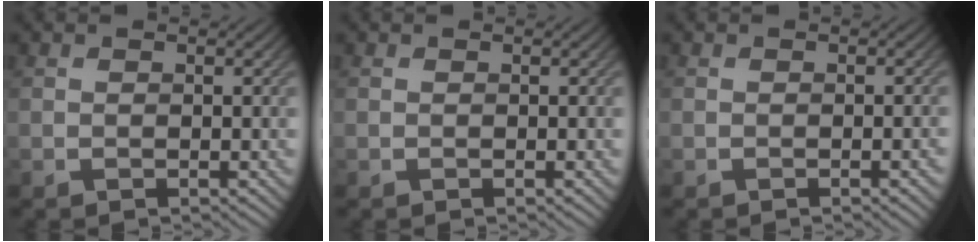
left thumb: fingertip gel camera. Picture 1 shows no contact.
{"total": 0.0}
{"total": 1.3, "force": [-0.4, 0.2, 1.2], "torque": [-0.014, 0.003, -0.008]}